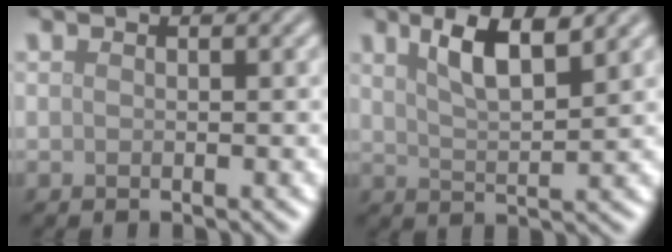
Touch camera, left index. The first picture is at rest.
{"total": 4.9, "force": [2.9, 1.2, 3.7], "torque": [-0.063, 0.005, 0.049]}